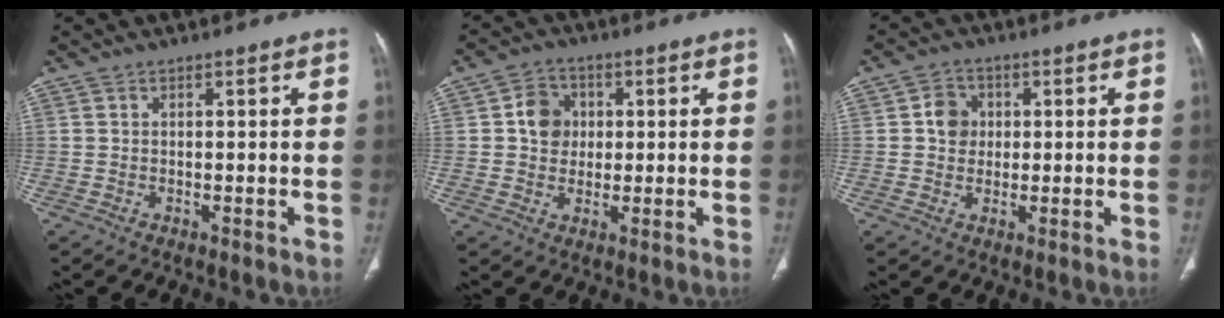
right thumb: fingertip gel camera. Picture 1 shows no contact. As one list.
[{"total": 6.4, "force": [1.0, 5.5, 3.1], "torque": [-0.024, 0.003, 0.011]}, {"total": 4.8, "force": [0.7, 4.2, 2.1], "torque": [-0.014, 0.004, 0.007]}]